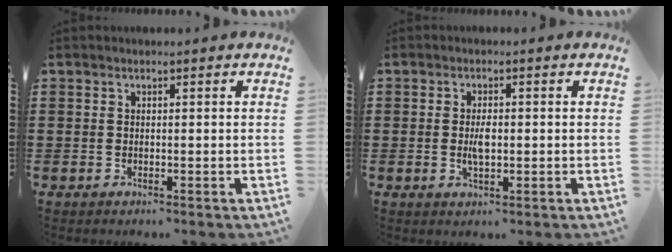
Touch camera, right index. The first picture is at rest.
{"total": 3.0, "force": [-0.1, 1.3, 2.7], "torque": [-0.058, 0.000, -0.006]}